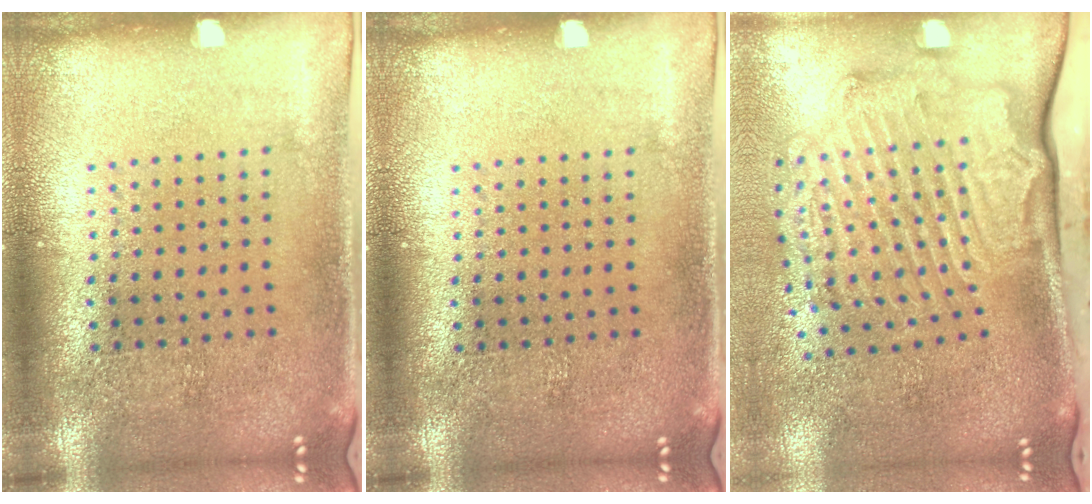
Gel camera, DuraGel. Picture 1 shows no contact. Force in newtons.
{"total": 0.0}
{"total": 2.5, "press": 2.2, "slide": 1.2}